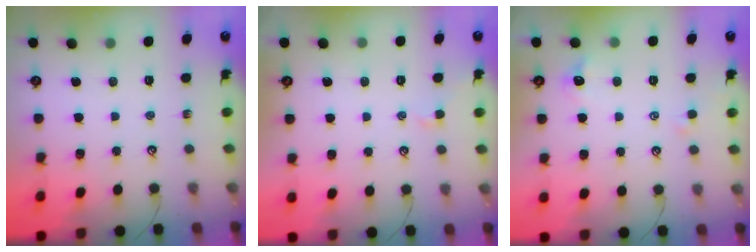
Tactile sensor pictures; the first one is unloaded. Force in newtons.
{"total": 0.5, "press": 0.4, "slide": 0.3}
{"total": 2.5, "press": 2.4, "slide": 0.7}